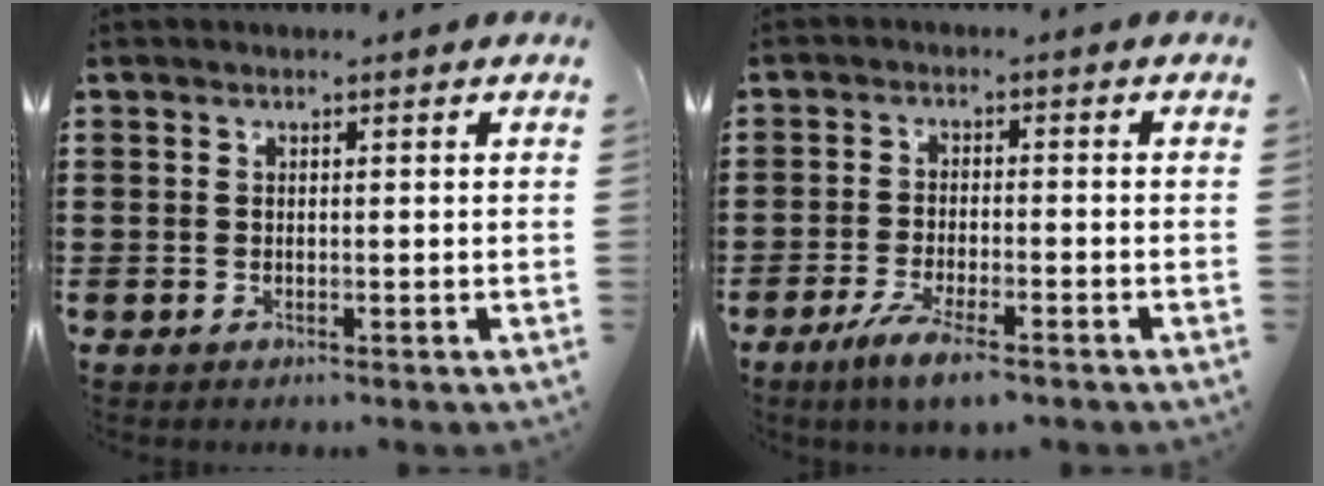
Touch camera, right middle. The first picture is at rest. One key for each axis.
{"total": 4.9, "fx": -3.5, "fy": 0.7, "fz": 3.3, "tx": -0.072, "ty": -0.009, "tz": -0.066}